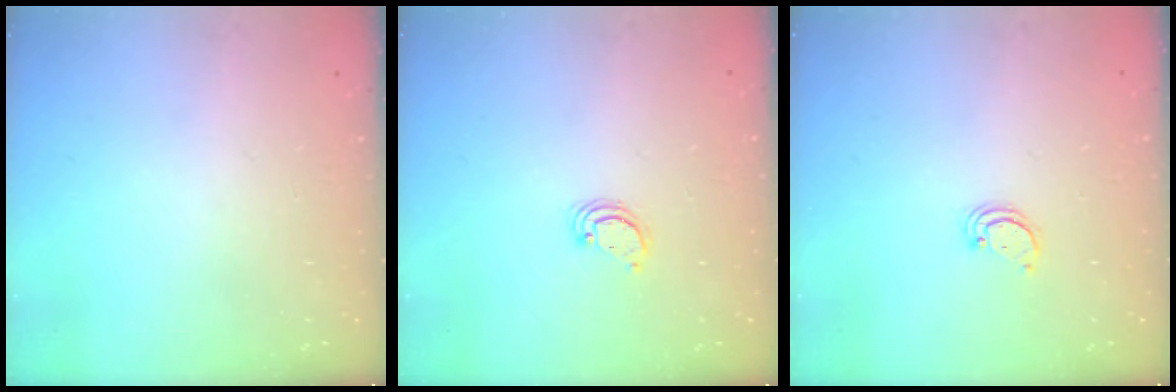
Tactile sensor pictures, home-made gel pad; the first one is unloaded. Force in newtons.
{"total": 2.6, "press": 2.6, "slide": 0.2}
{"total": 2.2, "press": 2.2, "slide": 0.1}